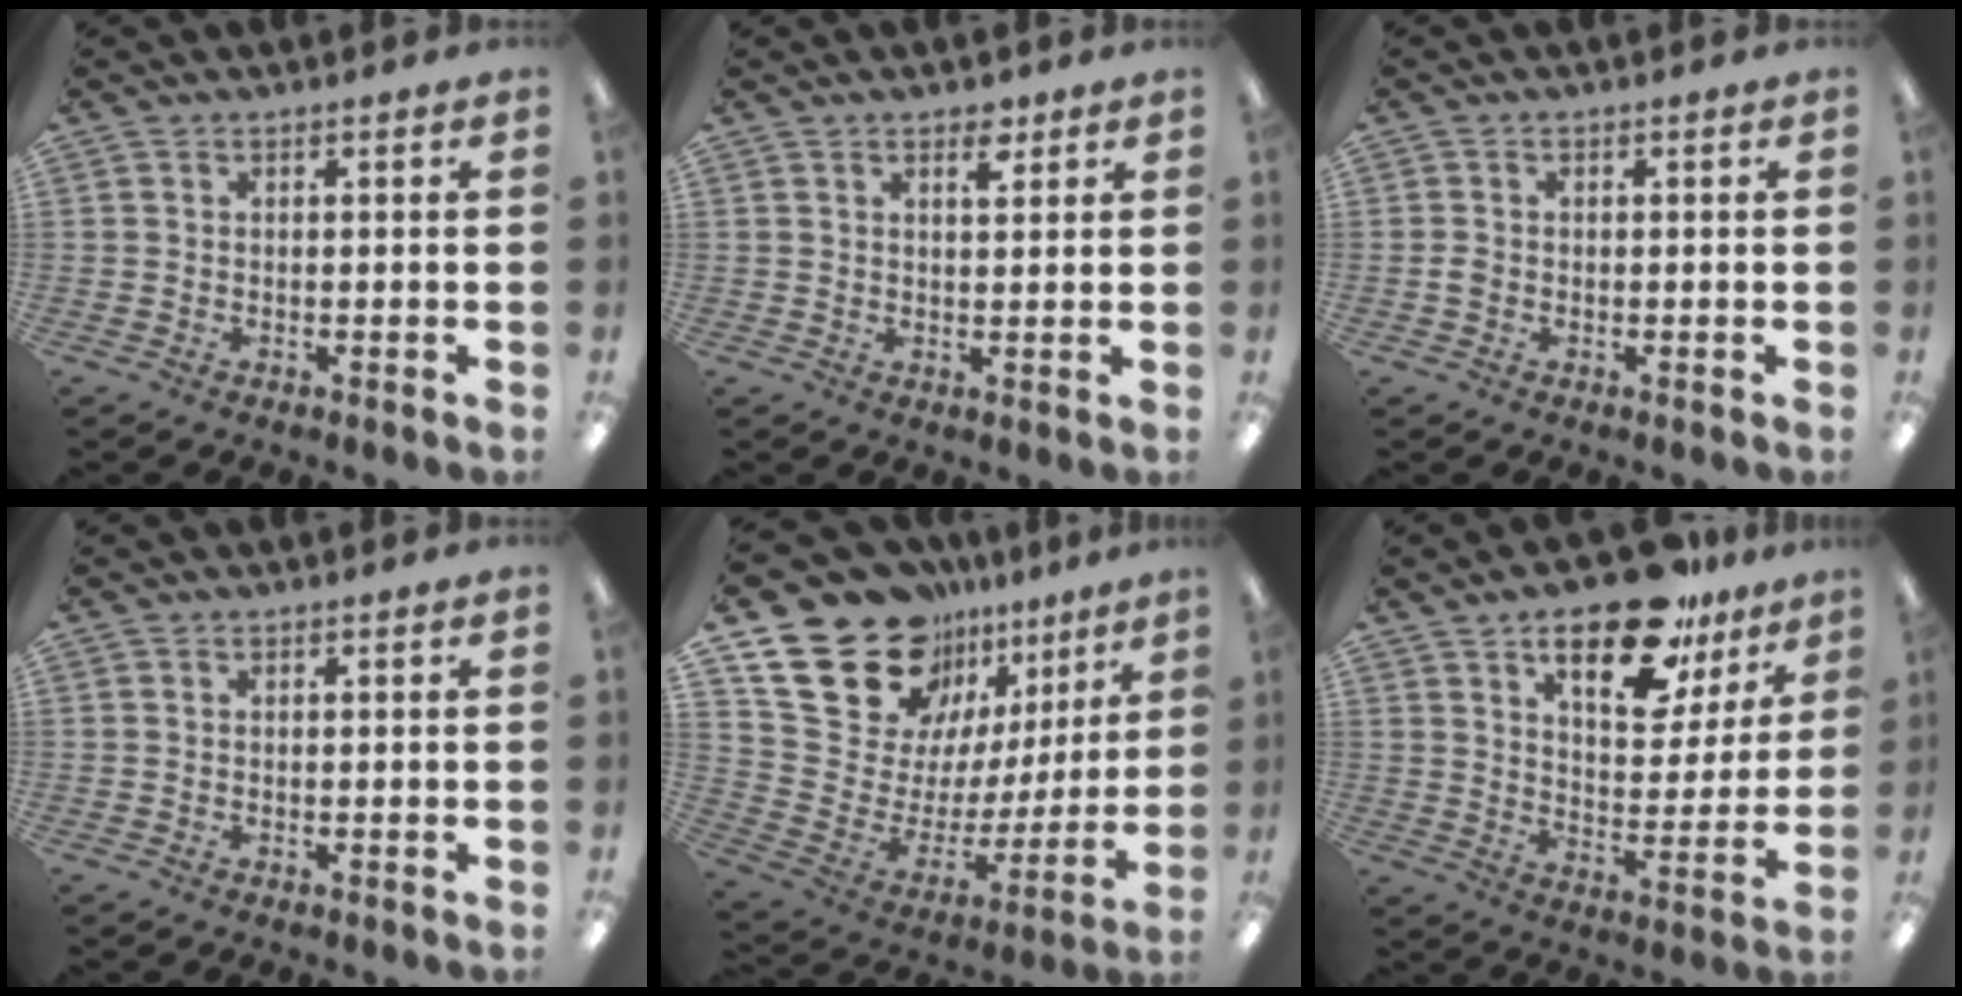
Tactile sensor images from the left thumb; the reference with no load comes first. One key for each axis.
{"total": 3.4, "fx": 2.4, "fy": 1.4, "fz": 2.0, "tx": -0.021, "ty": -0.008, "tz": 0.037}
{"total": 1.3, "fx": -0.2, "fy": 1.1, "fz": 0.7, "tx": -0.012, "ty": 0.004, "tz": -0.005}
{"total": 0.0}
{"total": 21.6, "fx": 15.3, "fy": 12.7, "fz": 8.4, "tx": -0.140, "ty": -0.110, "tz": 0.290}
{"total": 18.2, "fx": 12.5, "fy": 7.7, "fz": 10.7, "tx": -0.153, "ty": -0.065, "tz": 0.208}